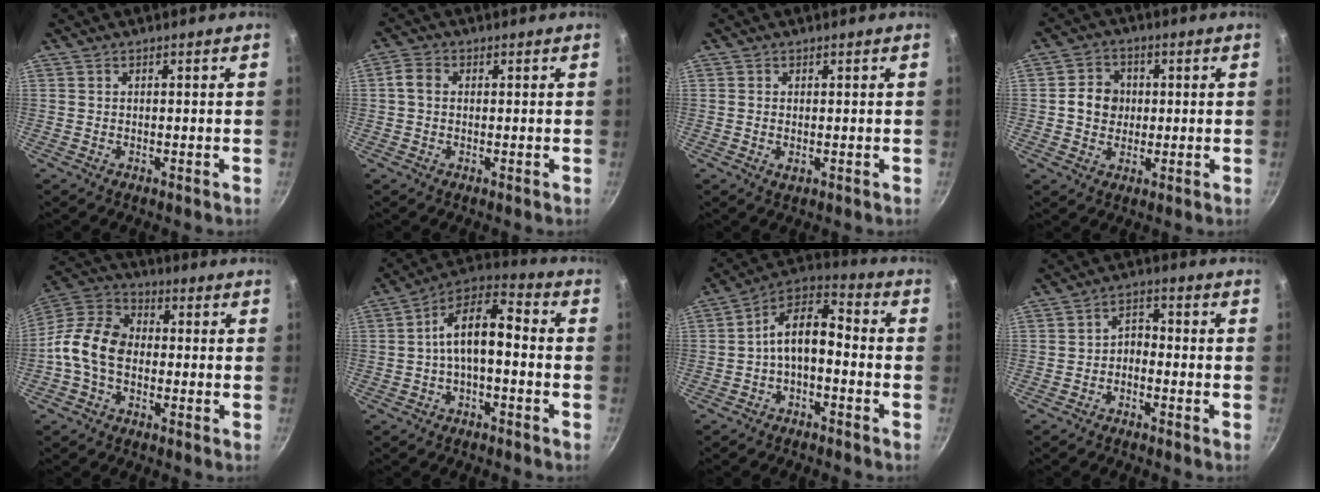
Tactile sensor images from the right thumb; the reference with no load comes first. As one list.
[{"total": 2.8, "force": [0.0, 2.2, 1.8], "torque": [-0.040, 0.010, -0.005]}, {"total": 1.5, "force": [-0.2, 0.9, 1.2], "torque": [-0.022, -0.003, -0.003]}, {"total": 6.3, "force": [0.4, 5.6, 2.9], "torque": [-0.020, 0.006, -0.003]}, {"total": 11.7, "force": [-1.9, 8.3, 8.0], "torque": [-0.130, 0.034, -0.062]}, {"total": 10.6, "force": [-1.3, 5.1, 9.2], "torque": [-0.150, 0.048, -0.034]}, {"total": 9.6, "force": [-2.5, 5.2, 7.7], "torque": [-0.126, 0.057, -0.053]}, {"total": 3.1, "force": [-1.7, 1.9, 1.8], "torque": [-0.021, 0.028, -0.032]}]